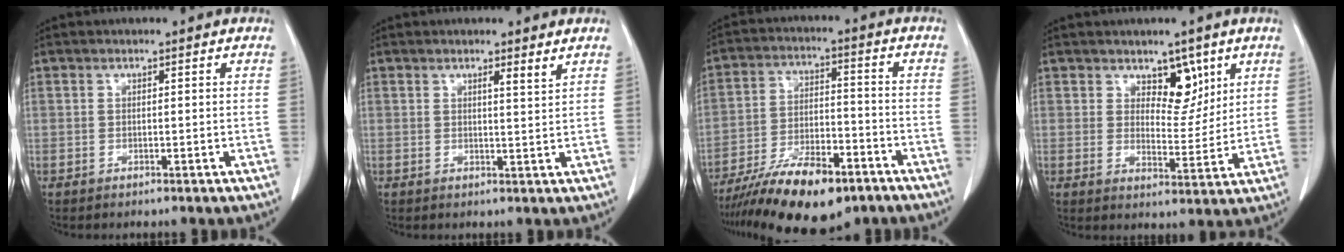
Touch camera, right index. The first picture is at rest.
{"total": 1.7, "force": [1.3, -0.3, 1.1], "torque": [-0.021, -0.010, 0.018]}
{"total": 15.6, "force": [-11.1, 5.0, 9.8], "torque": [-0.175, -0.009, -0.190]}
{"total": 5.7, "force": [3.4, 3.1, 3.5], "torque": [-0.041, -0.006, 0.055]}